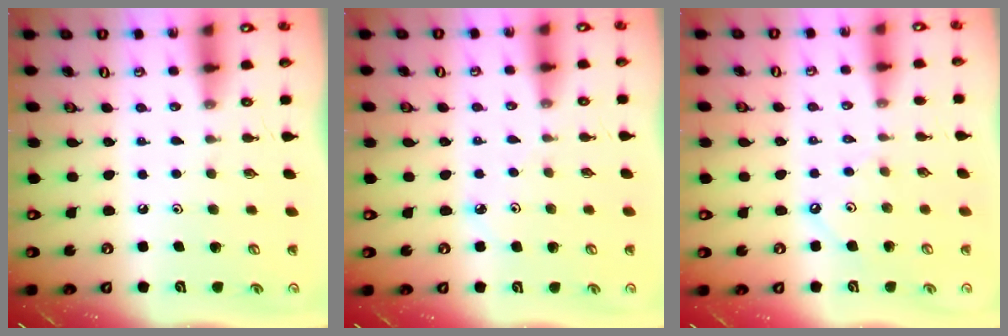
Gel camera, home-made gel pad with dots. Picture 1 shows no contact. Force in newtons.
{"total": 2.3, "press": 2.3, "slide": 0.2}
{"total": 1.8, "press": 1.8, "slide": 0.0}